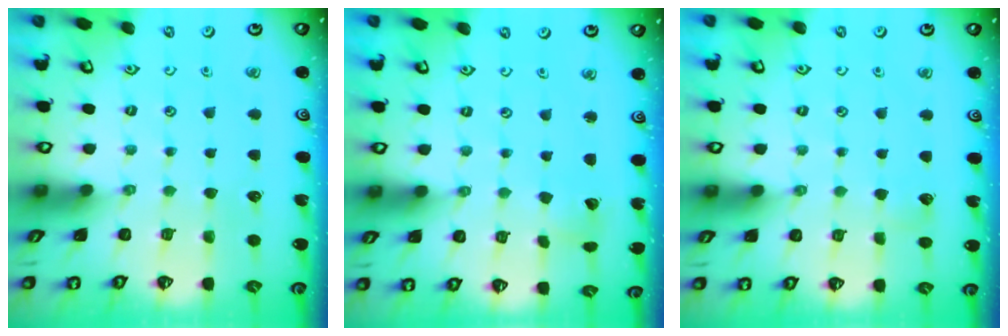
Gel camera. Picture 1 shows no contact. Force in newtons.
{"total": 4.2, "press": 4.1, "slide": 0.3}
{"total": 1.8, "press": 1.8, "slide": 0.2}